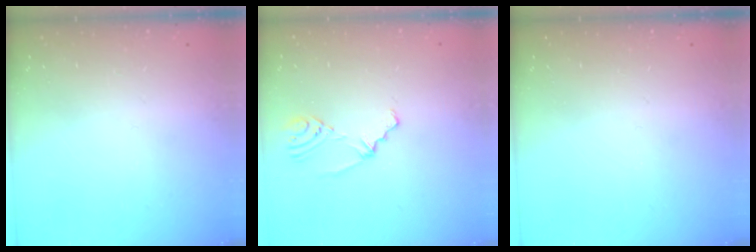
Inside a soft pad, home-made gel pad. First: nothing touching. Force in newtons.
{"total": 2.3, "press": 1.9, "slide": 1.4}
{"total": 0.0}